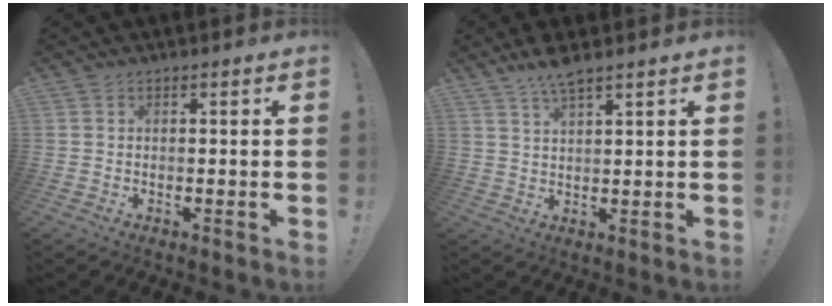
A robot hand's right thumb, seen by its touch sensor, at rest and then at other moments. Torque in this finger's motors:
{"motor_torque": [0.00, 0.00, -0.16, 0.22, 0.00]}